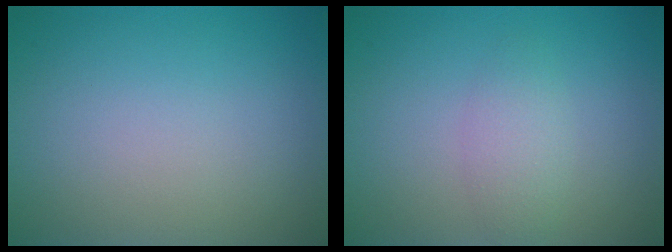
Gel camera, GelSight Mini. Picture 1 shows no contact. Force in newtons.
{"total": 1.9, "press": 1.9, "slide": 0.0}